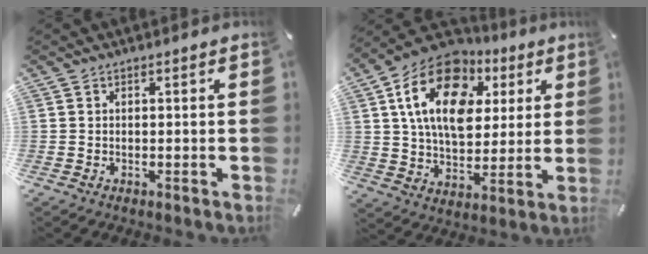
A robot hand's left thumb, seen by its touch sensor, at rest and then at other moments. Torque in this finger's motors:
{"motor_torque": [2.59, 2.41, 2.03, -0.74, 0.74]}